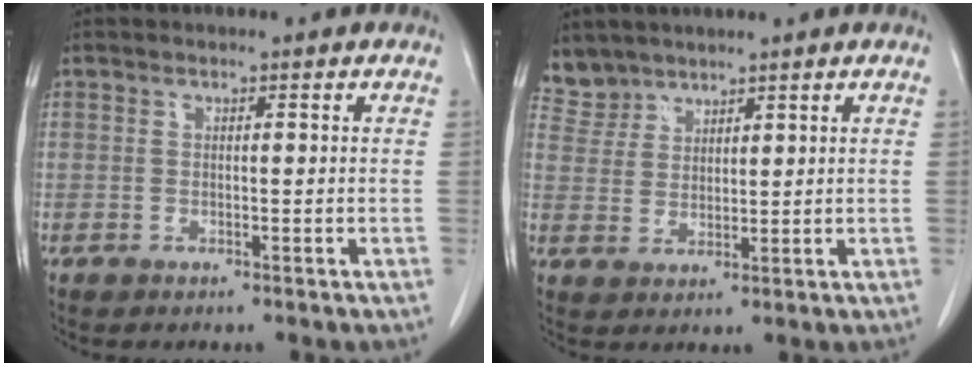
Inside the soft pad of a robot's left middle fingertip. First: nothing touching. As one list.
[{"total": 4.1, "force": [3.8, 1.5, -0.6], "torque": [0.013, 0.005, 0.084]}]